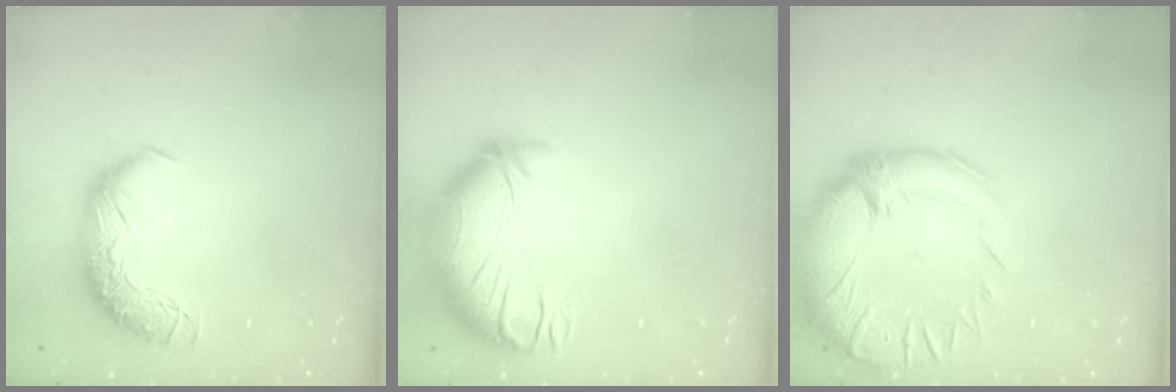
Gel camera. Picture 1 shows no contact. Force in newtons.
{"total": 3.5, "press": 0.9, "slide": 3.4}
{"total": 7.5, "press": 5.9, "slide": 4.6}